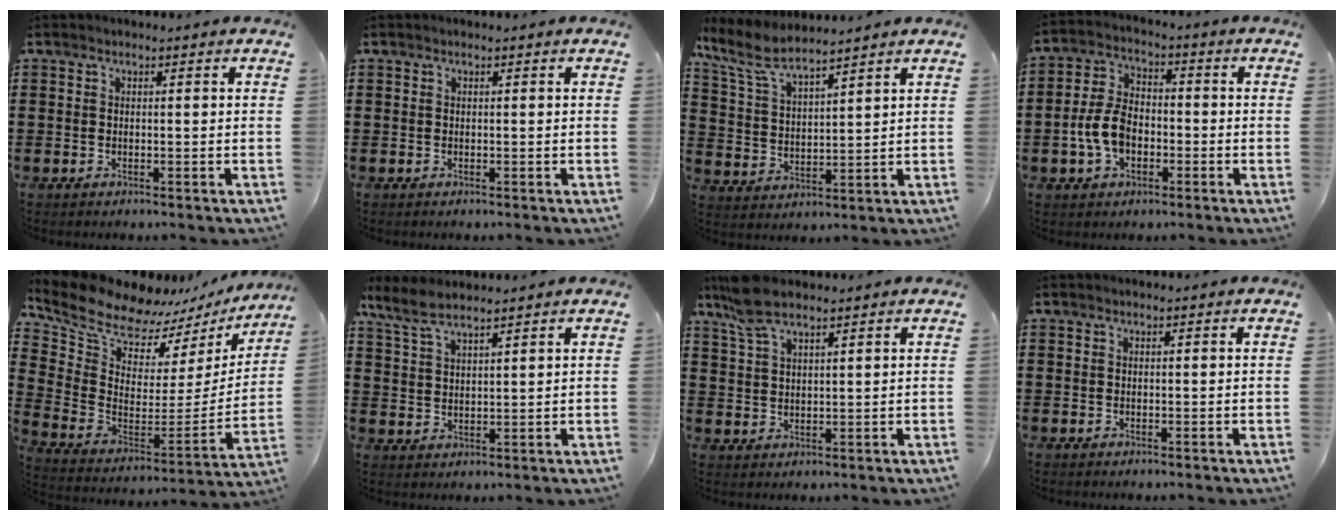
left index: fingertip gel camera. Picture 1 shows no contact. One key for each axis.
{"total": 0.0}
{"total": 7.0, "fx": 6.0, "fy": 1.3, "fz": 3.4, "tx": -0.091, "ty": -0.023, "tz": 0.106}
{"total": 7.4, "fx": -1.9, "fy": 4.7, "fz": 5.4, "tx": -0.130, "ty": 0.006, "tz": -0.043}
{"total": 9.0, "fx": 8.1, "fy": 3.2, "fz": 2.2, "tx": -0.094, "ty": -0.065, "tz": 0.142}
{"total": 5.0, "fx": 4.1, "fy": 1.2, "fz": 2.5, "tx": -0.062, "ty": -0.005, "tz": 0.076}
{"total": 6.2, "fx": 4.6, "fy": 1.7, "fz": 3.9, "tx": -0.087, "ty": 0.001, "tz": 0.086}
{"total": 0.0}